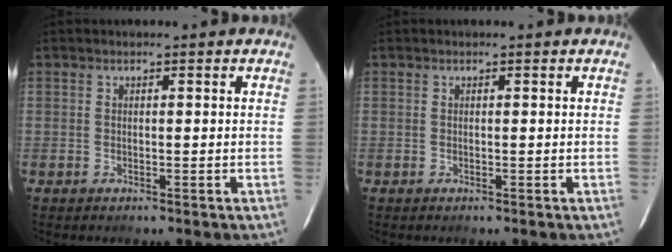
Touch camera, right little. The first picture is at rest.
{"total": 0.0}